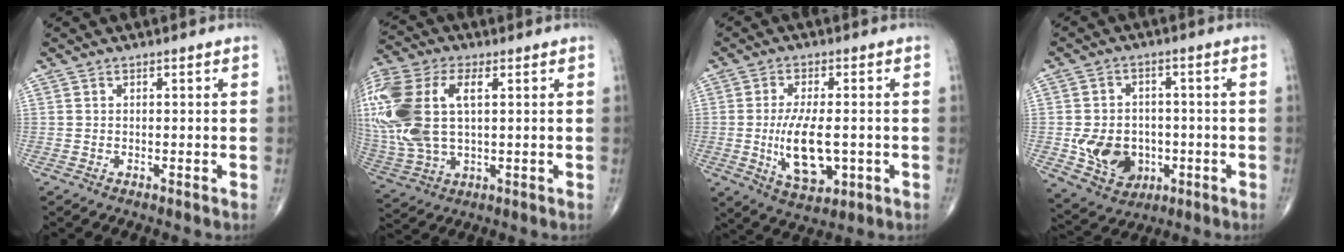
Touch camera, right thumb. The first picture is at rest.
{"total": 21.8, "force": [4.1, 12.1, 17.7], "torque": [-0.449, 0.013, 0.078]}
{"total": 11.0, "force": [-1.6, 5.1, 9.6], "torque": [-0.166, -0.010, -0.018]}
{"total": 10.7, "force": [-2.1, 8.6, 6.1], "torque": [-0.068, 0.005, -0.023]}